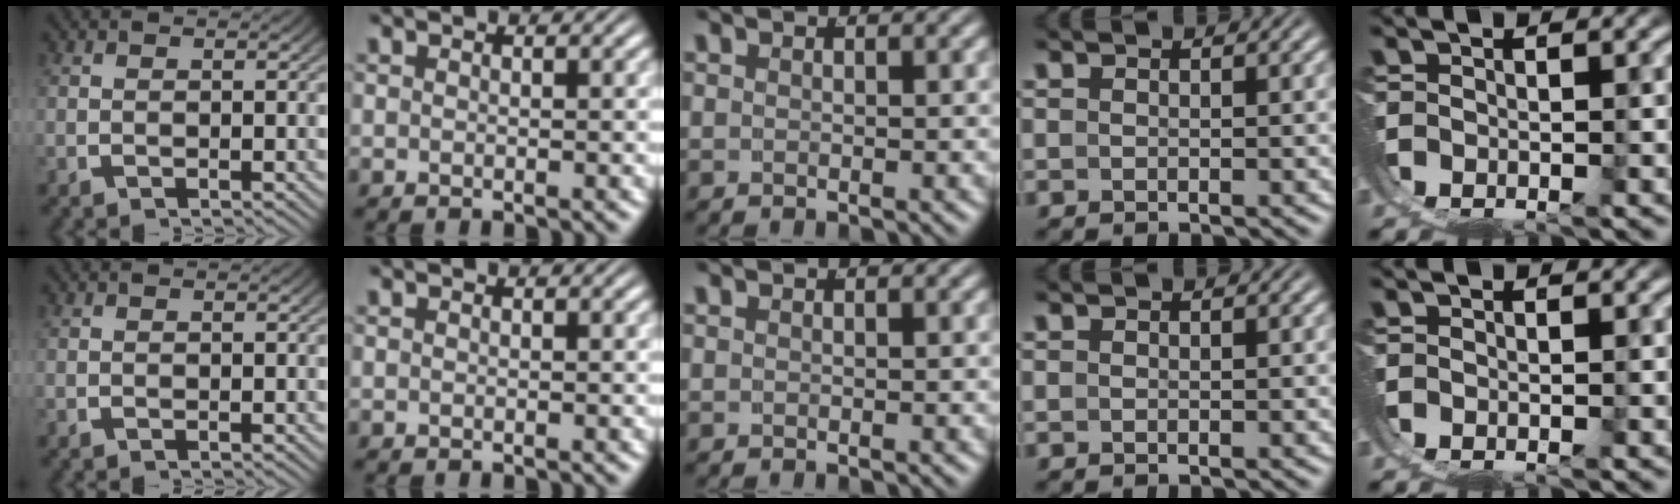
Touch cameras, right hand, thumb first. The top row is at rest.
{"little": {"total": 2.6, "force": [0.1, -2.5, -0.6], "torque": [0.025, -0.010, 0.015]}}